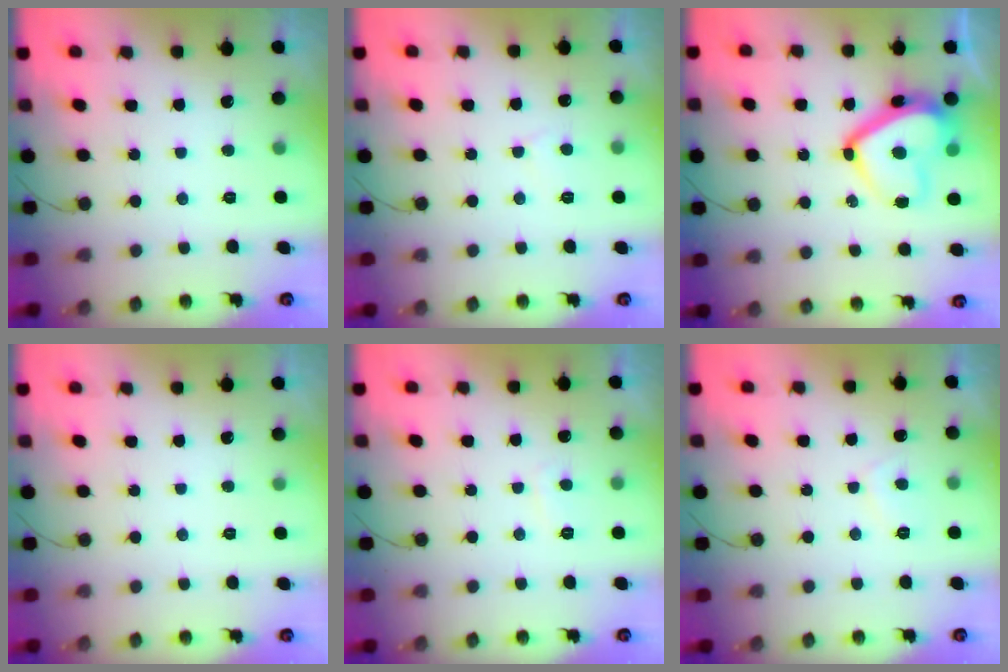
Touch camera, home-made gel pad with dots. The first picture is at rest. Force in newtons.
{"total": 2.8, "press": 2.8, "slide": 0.3}
{"total": 16.1, "press": 16.0, "slide": 1.8}
{"total": 0.0}
{"total": 1.5, "press": 1.3, "slide": 0.6}
{"total": 2.3, "press": 2.2, "slide": 0.8}